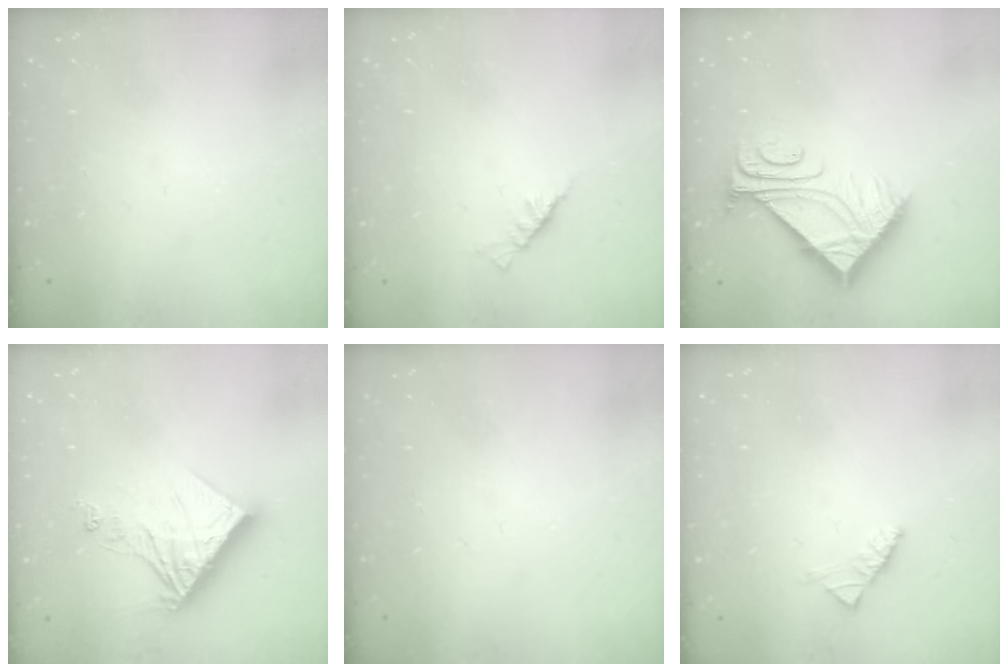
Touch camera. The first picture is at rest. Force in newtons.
{"total": 2.3, "press": 2.2, "slide": 0.5}
{"total": 9.0, "press": 8.9, "slide": 1.0}
{"total": 12.2, "press": 12.1, "slide": 0.9}
{"total": 0.0}
{"total": 2.6, "press": 2.5, "slide": 0.8}